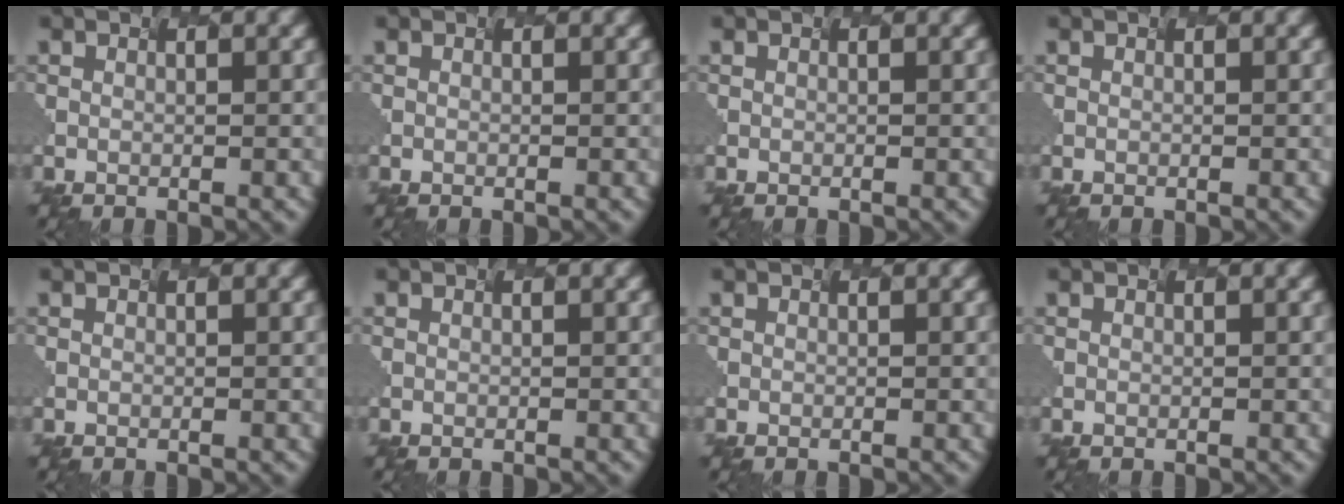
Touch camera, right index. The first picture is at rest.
{"total": 0.0}
{"total": 0.0}
{"total": 0.0}
{"total": 0.0}
{"total": 0.0}
{"total": 0.0}
{"total": 0.0}